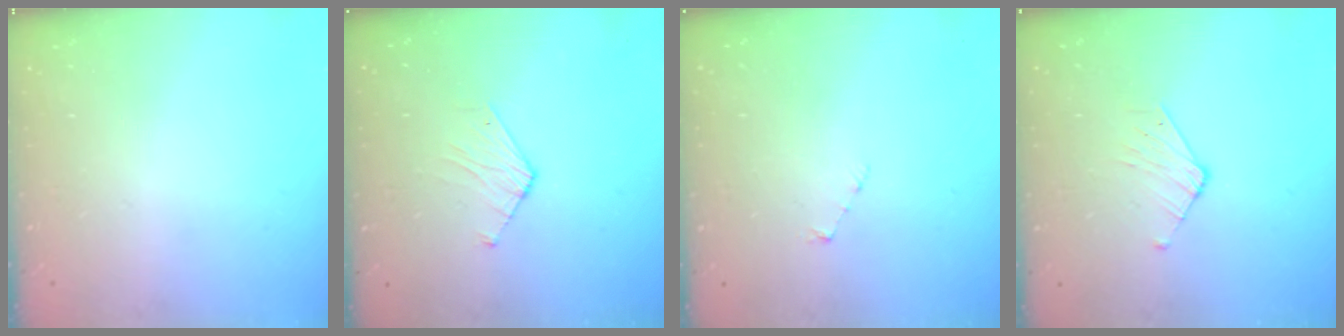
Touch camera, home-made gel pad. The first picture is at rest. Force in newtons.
{"total": 3.5, "press": 3.5, "slide": 0.3}
{"total": 3.7, "press": 3.7, "slide": 0.3}
{"total": 4.6, "press": 4.6, "slide": 0.5}